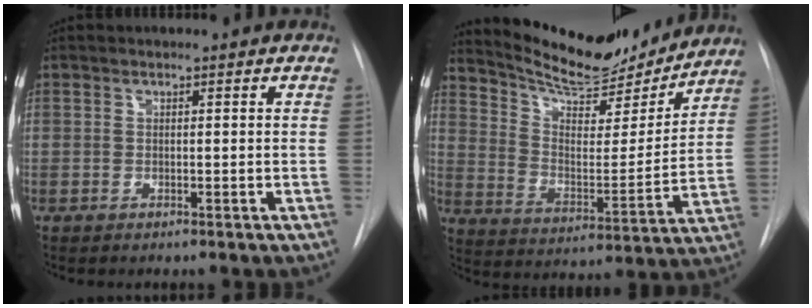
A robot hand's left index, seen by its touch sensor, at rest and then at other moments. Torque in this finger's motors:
{"motor_torque": [1.01, -1.13, 0.23, 0.09]}